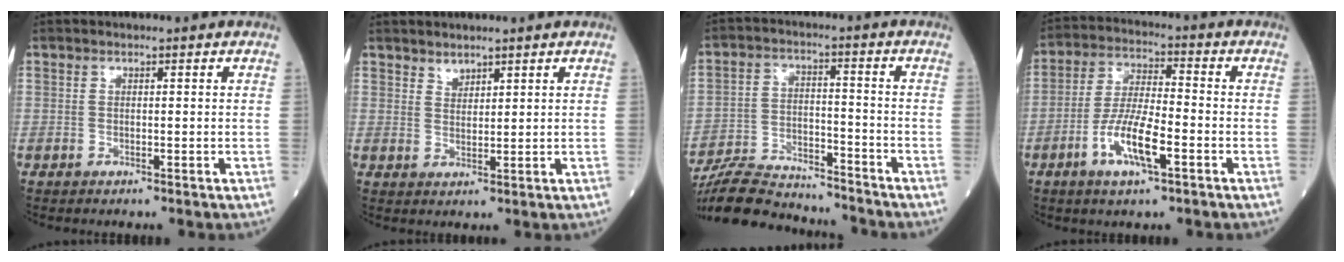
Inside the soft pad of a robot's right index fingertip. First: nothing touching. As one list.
[{"total": 1.8, "force": [1.6, 0.7, 0.3], "torque": [-0.002, -0.002, 0.030]}, {"total": 14.5, "force": [-13.8, 2.5, 3.6], "torque": [-0.064, 0.010, -0.229]}, {"total": 9.4, "force": [-3.8, 2.0, 8.3], "torque": [-0.160, -0.003, -0.072]}]